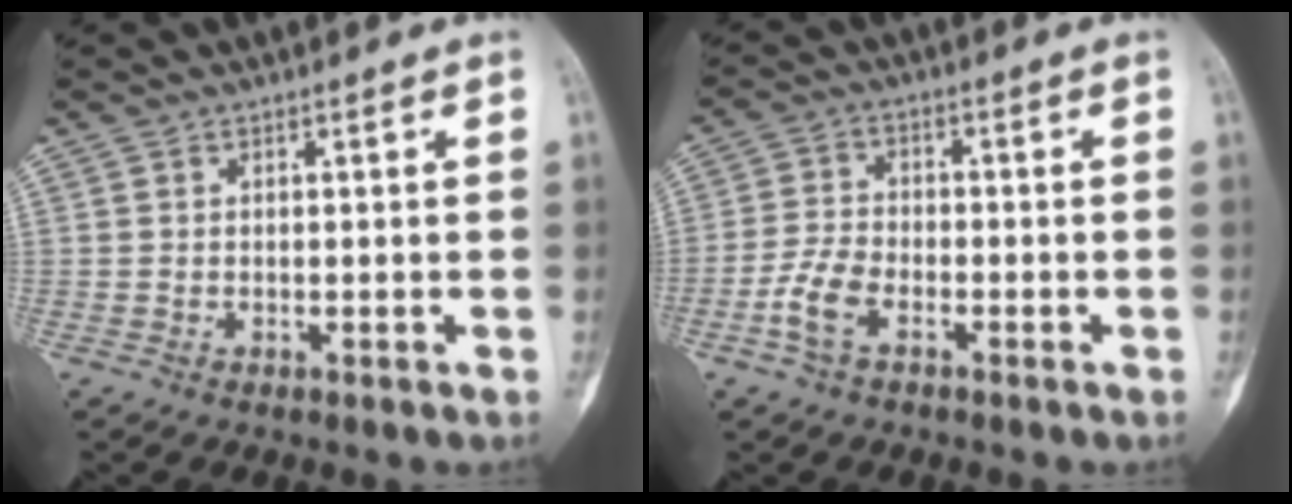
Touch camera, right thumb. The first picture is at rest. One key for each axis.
{"total": 5.7, "fx": -2.9, "fy": 3.1, "fz": 3.8, "tx": -0.084, "ty": 0.016, "tz": -0.063}